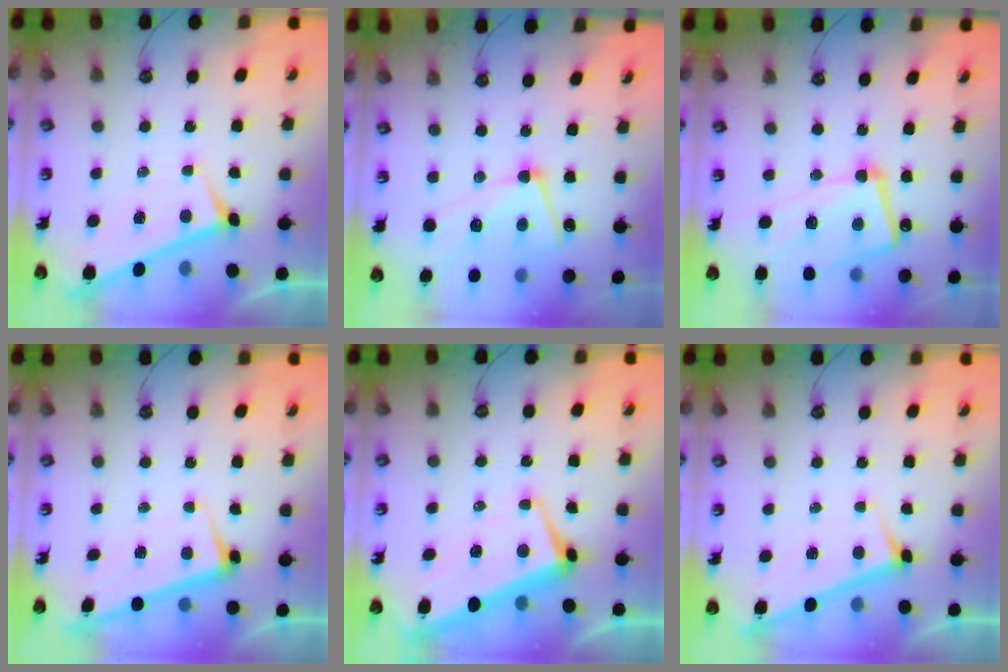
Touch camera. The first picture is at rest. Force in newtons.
{"total": 8.1, "press": 8.0, "slide": 1.3}
{"total": 13.6, "press": 13.5, "slide": 1.8}
{"total": 2.8, "press": 2.7, "slide": 0.4}
{"total": 1.7, "press": 1.1, "slide": 1.3}
{"total": 3.3, "press": 3.3, "slide": 0.3}